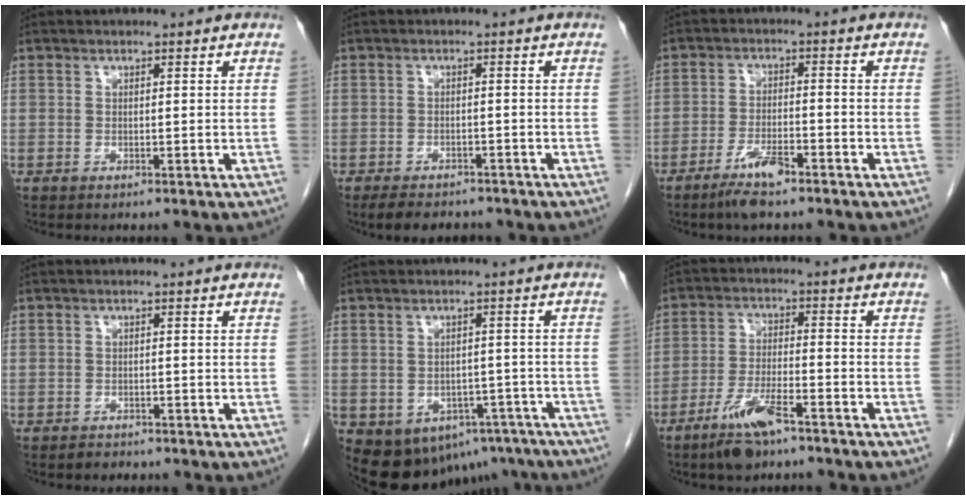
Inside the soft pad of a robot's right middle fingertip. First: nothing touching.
{"total": 6.6, "force": [-5.5, 2.6, 2.6], "torque": [-0.039, -0.005, -0.072]}
{"total": 5.1, "force": [-3.4, 1.6, 3.4], "torque": [-0.067, -0.002, -0.055]}
{"total": 1.2, "force": [-1.0, 0.7, 0.1], "torque": [-0.010, -0.001, -0.015]}
{"total": 14.2, "force": [-8.3, 9.6, 6.5], "torque": [-0.103, 0.015, -0.088]}
{"total": 7.7, "force": [-5.4, 1.5, 5.3], "torque": [-0.112, -0.012, -0.099]}